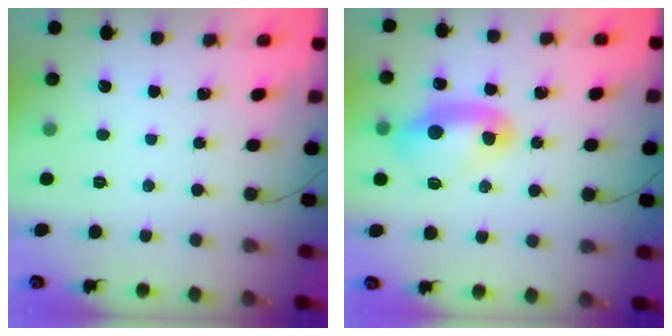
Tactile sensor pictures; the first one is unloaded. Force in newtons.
{"total": 10.1, "press": 10.0, "slide": 1.0}